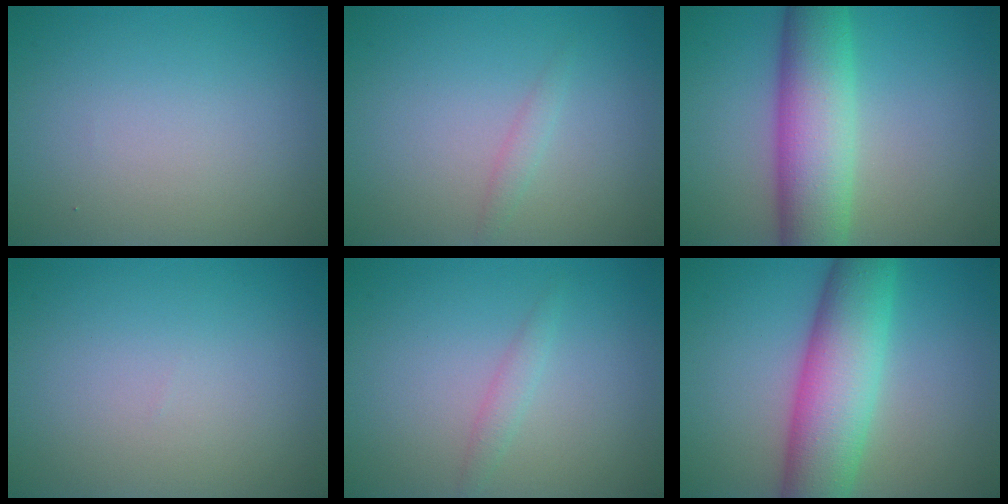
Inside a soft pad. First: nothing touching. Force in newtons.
{"total": 1.0, "press": 1.0, "slide": 0.1}
{"total": 8.7, "press": 8.7, "slide": 0.4}
{"total": 0.0}
{"total": 1.2, "press": 1.2, "slide": 0.1}
{"total": 9.0, "press": 9.0, "slide": 0.3}